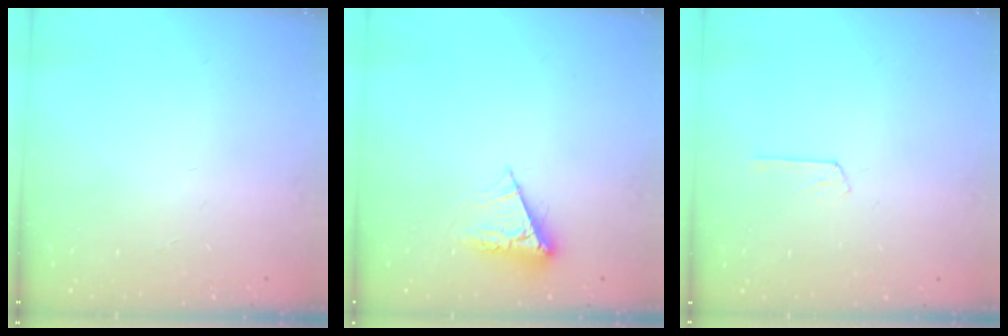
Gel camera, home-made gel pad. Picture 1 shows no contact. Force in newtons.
{"total": 6.6, "press": 6.5, "slide": 0.6}
{"total": 2.9, "press": 2.9, "slide": 0.3}